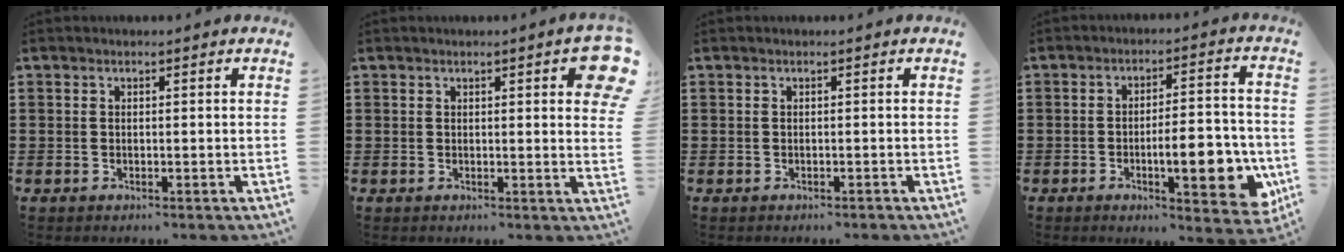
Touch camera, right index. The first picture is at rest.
{"total": 3.6, "force": [1.7, 0.6, 3.1], "torque": [-0.048, -0.002, 0.025]}
{"total": 0.0}
{"total": 9.3, "force": [-2.7, 3.2, 8.3], "torque": [-0.111, -0.005, -0.044]}